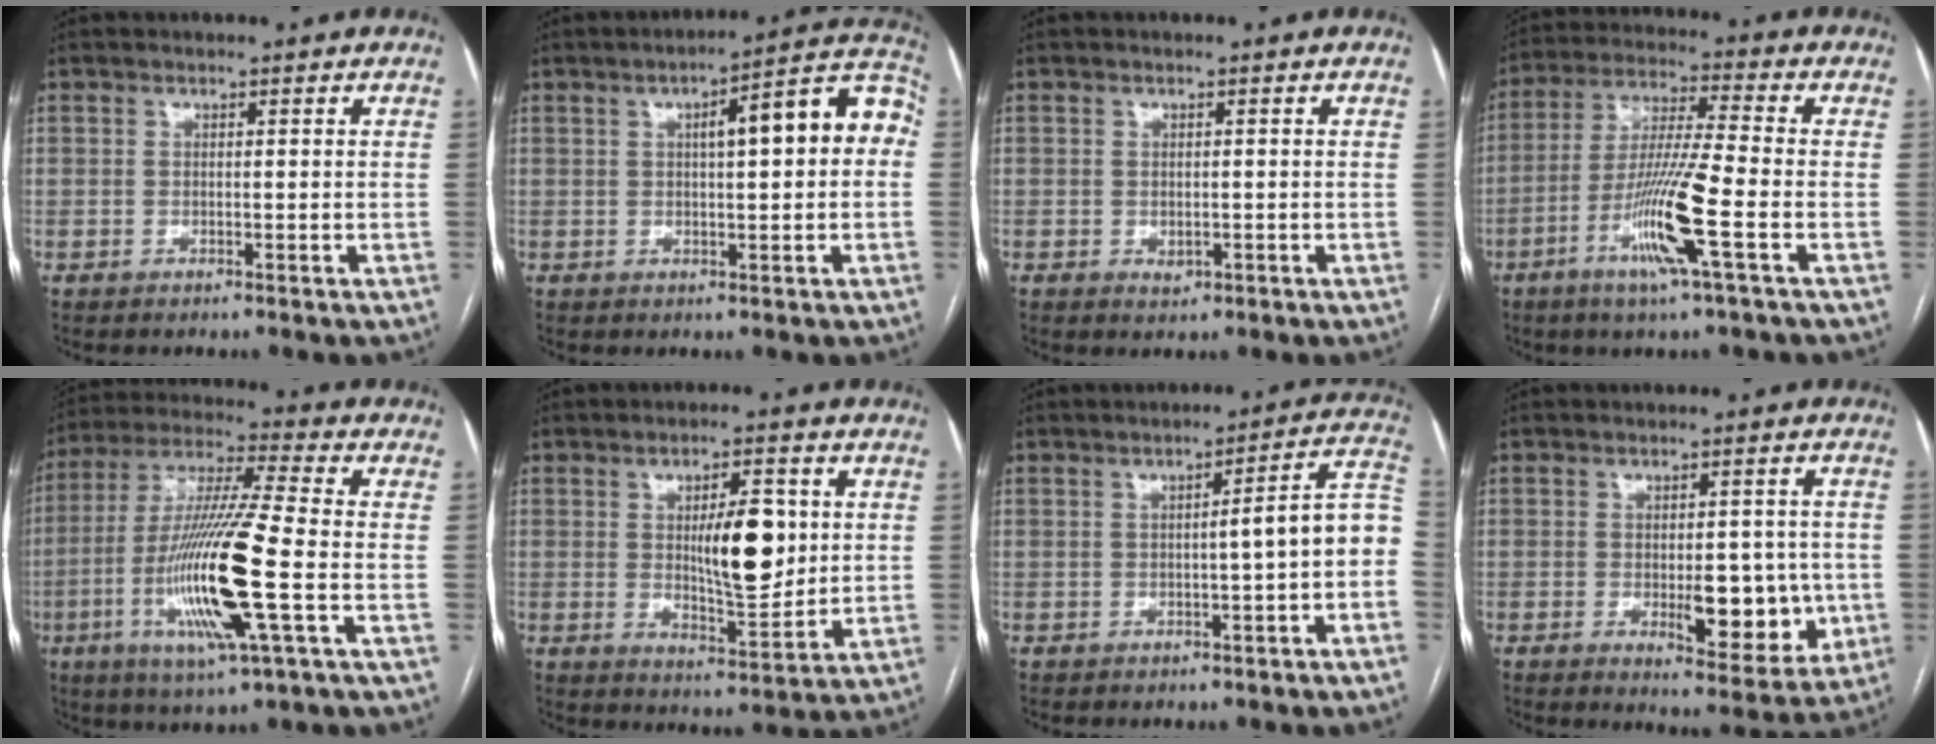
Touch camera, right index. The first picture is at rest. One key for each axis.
{"total": 11.7, "fx": 1.6, "fy": 2.4, "fz": 11.3, "tx": -0.146, "ty": 0.044, "tz": 0.017}
{"total": 1.4, "fx": -0.5, "fy": 1.0, "fz": 0.9, "tx": -0.010, "ty": 0.000, "tz": -0.001}
{"total": 12.3, "fx": -4.6, "fy": -0.6, "fz": 11.4, "tx": -0.224, "ty": -0.013, "tz": -0.093}
{"total": 18.1, "fx": -4.6, "fy": 0.7, "fz": 17.5, "tx": -0.360, "ty": -0.017, "tz": -0.089}
{"total": 10.0, "fx": 1.4, "fy": 3.0, "fz": 9.5, "tx": -0.148, "ty": 0.001, "tz": 0.029}
{"total": 7.7, "fx": -1.5, "fy": 0.2, "fz": 7.5, "tx": -0.084, "ty": 0.029, "tz": -0.025}
{"total": 9.4, "fx": -1.8, "fy": 4.0, "fz": 8.3, "tx": -0.097, "ty": -0.001, "tz": -0.014}